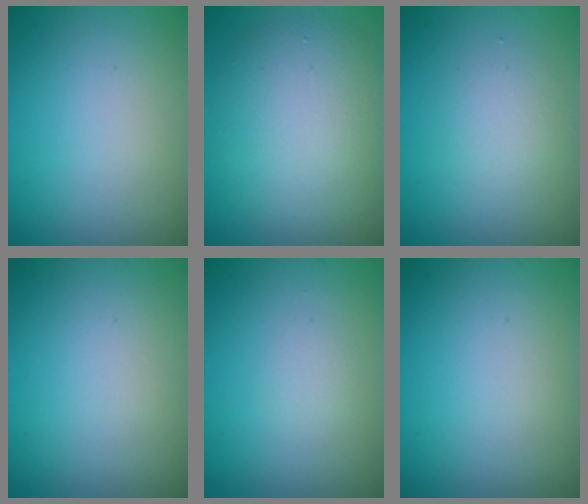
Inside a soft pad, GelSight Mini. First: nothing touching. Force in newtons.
{"total": 7.1, "press": 7.1, "slide": 0.1}
{"total": 2.0, "press": 2.0, "slide": 0.1}
{"total": 0.0}
{"total": 0.7, "press": 0.7, "slide": 0.1}
{"total": 0.0}